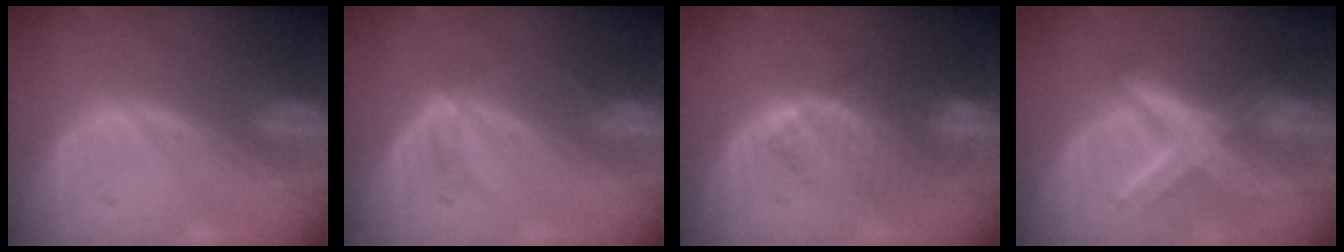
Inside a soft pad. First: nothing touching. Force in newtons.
{"total": 2.8, "press": 2.5, "slide": 1.3}
{"total": 8.4, "press": 7.2, "slide": 4.3}
{"total": 8.7, "press": 8.7, "slide": 0.8}